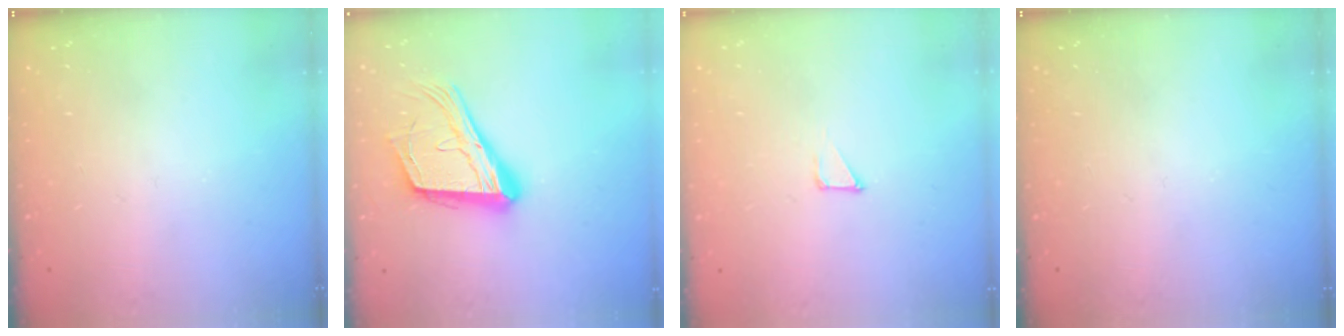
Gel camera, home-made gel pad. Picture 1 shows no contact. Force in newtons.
{"total": 18.8, "press": 18.5, "slide": 3.2}
{"total": 1.2, "press": 1.2, "slide": 0.0}
{"total": 0.0}